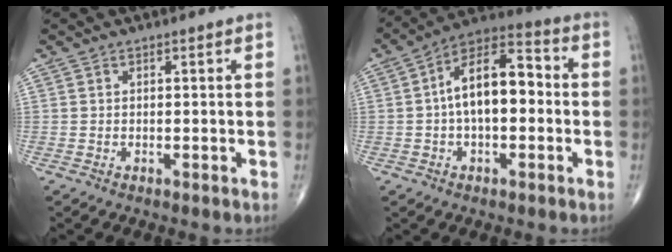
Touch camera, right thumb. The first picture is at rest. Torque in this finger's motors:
{"motor_torque": [1.30, 2.79, 0.62, -0.62, 0.30]}